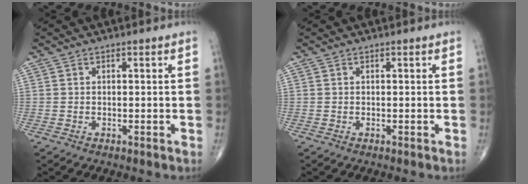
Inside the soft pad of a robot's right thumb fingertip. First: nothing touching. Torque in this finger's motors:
{"motor_torque": [0.10, -0.04, -0.06, 0.04, 0.02]}